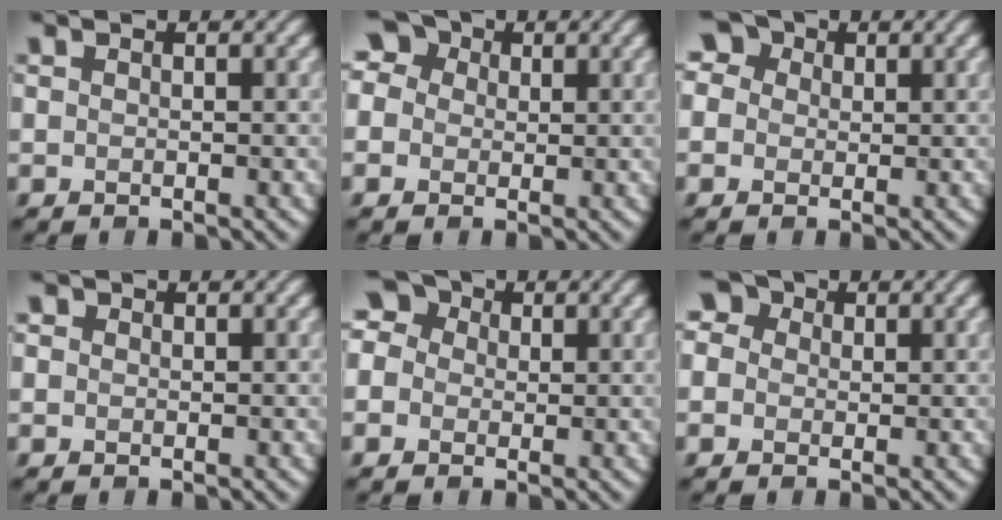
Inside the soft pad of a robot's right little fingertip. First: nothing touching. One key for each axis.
{"total": 5.8, "fx": 2.1, "fy": 4.6, "fz": 2.9, "tx": -0.053, "ty": 0.037, "tz": 0.003}
{"total": 5.1, "fx": 2.0, "fy": 3.9, "fz": 2.4, "tx": -0.046, "ty": 0.033, "tz": 0.003}
{"total": 0.5, "fx": 0.2, "fy": 0.5, "fz": 0.1, "tx": 0.000, "ty": -0.002, "tz": -0.002}
{"total": 5.2, "fx": 1.3, "fy": 4.3, "fz": 2.5, "tx": -0.043, "ty": 0.032, "tz": -0.012}
{"total": 4.3, "fx": 1.5, "fy": 3.5, "fz": 2.1, "tx": -0.034, "ty": 0.031, "tz": -0.008}